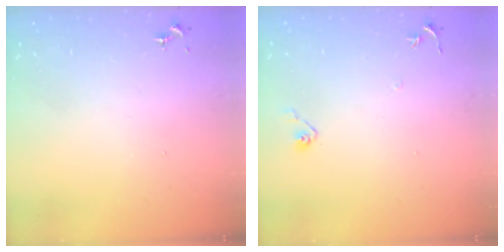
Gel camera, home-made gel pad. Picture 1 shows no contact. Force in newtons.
{"total": 4.1, "press": 4.0, "slide": 1.0}